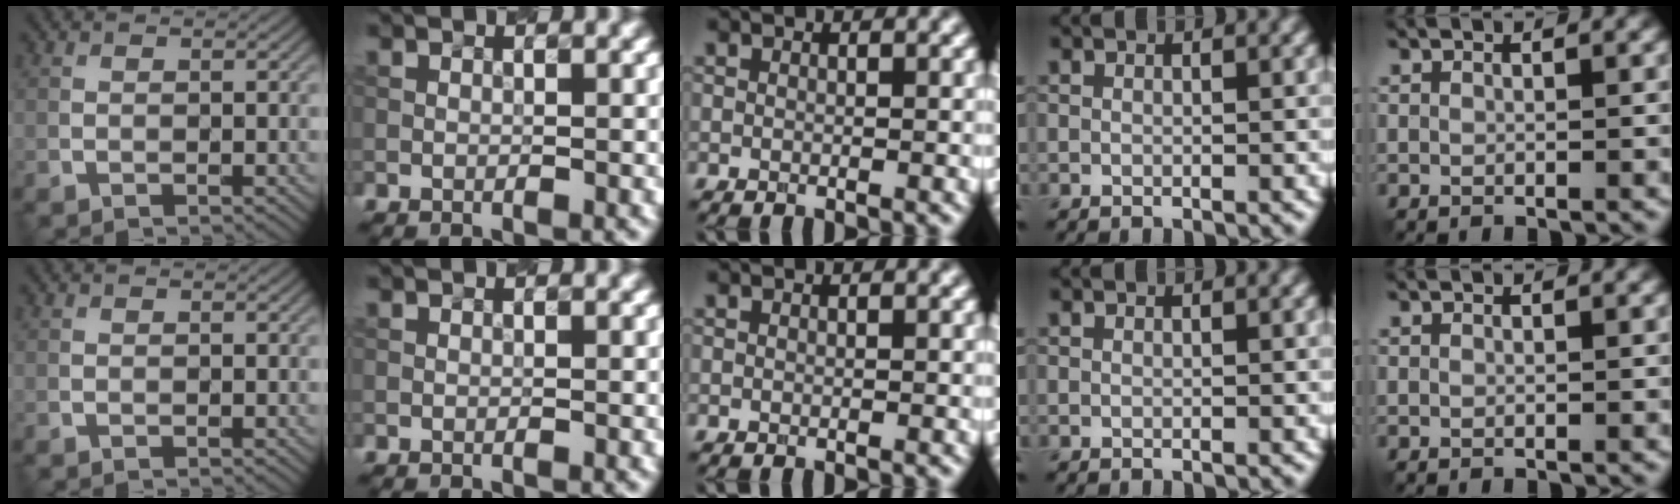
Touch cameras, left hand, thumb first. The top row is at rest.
{}